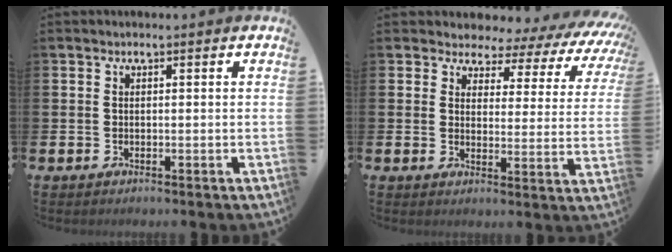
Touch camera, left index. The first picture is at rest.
{"total": 2.7, "force": [1.9, 1.8, 0.4], "torque": [-0.020, -0.028, 0.022]}